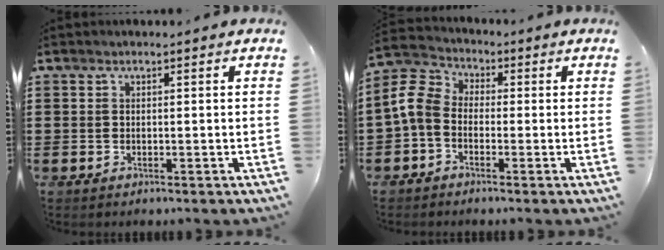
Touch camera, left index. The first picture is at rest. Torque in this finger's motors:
{"motor_torque": [1.10, 1.04, 0.51, 0.15]}